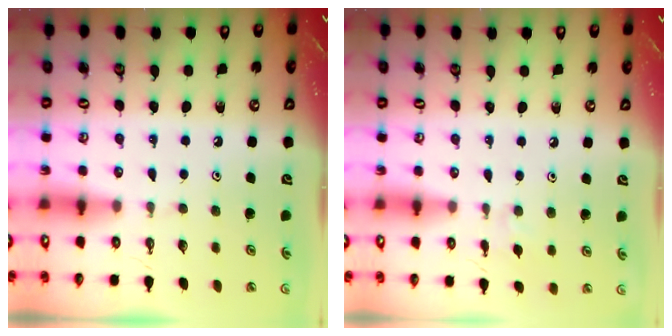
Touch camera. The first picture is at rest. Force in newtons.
{"total": 3.6, "press": 3.5, "slide": 0.7}